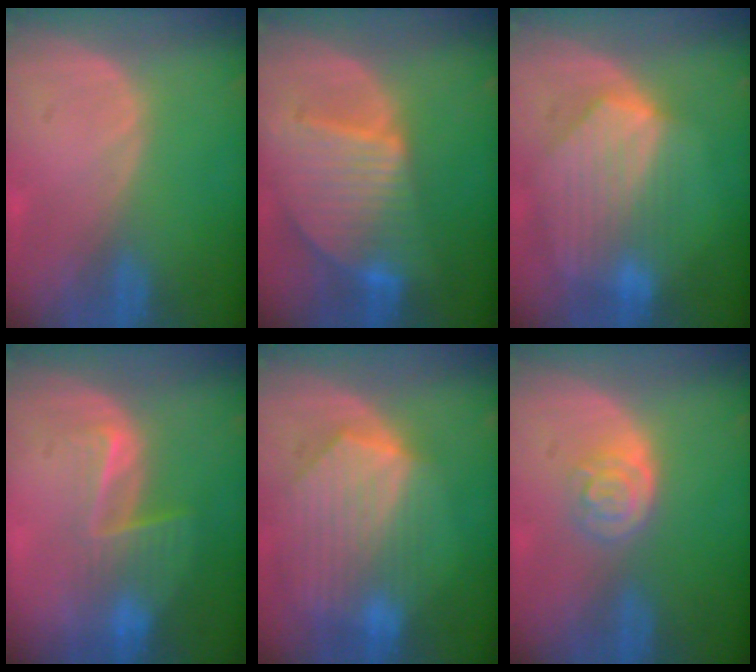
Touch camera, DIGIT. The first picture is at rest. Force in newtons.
{"total": 9.5, "press": 8.2, "slide": 4.8}
{"total": 8.8, "press": 7.9, "slide": 3.9}
{"total": 6.6, "press": 5.5, "slide": 3.5}
{"total": 10.1, "press": 8.9, "slide": 4.8}
{"total": 4.3, "press": 3.8, "slide": 2.0}